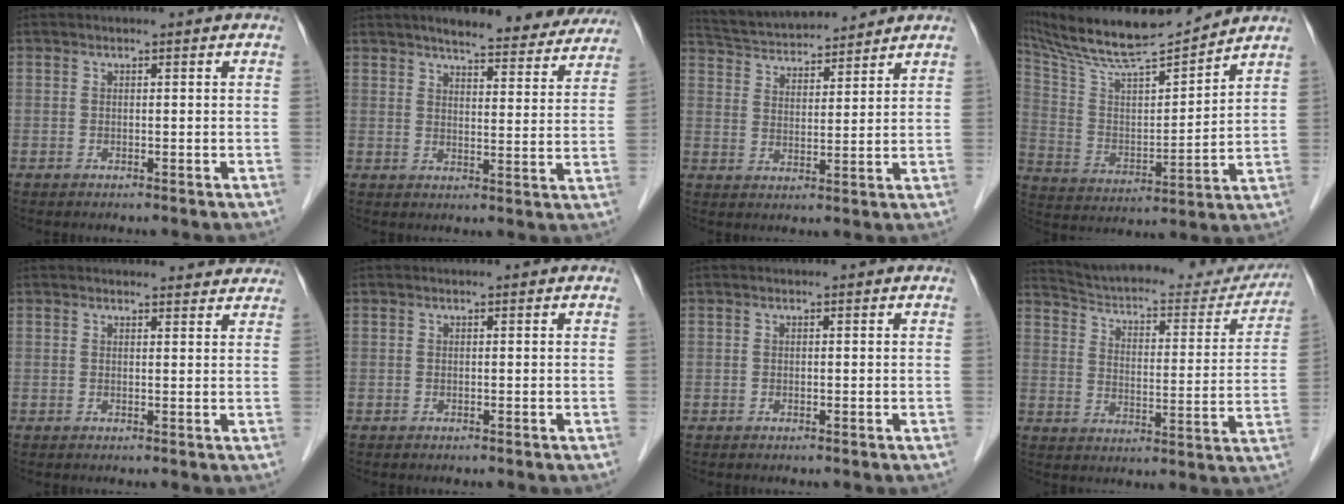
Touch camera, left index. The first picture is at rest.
{"total": 16.6, "force": [14.8, 3.5, 6.6], "torque": [-0.068, -0.004, 0.176]}
{"total": 12.3, "force": [11.6, 1.9, 3.5], "torque": [-0.066, 0.024, 0.194]}
{"total": 16.8, "force": [15.4, 0.9, 6.6], "torque": [-0.129, 0.003, 0.276]}
{"total": 5.3, "force": [5.2, 1.3, 0.5], "torque": [0.003, 0.003, 0.045]}
{"total": 0.0}
{"total": 0.0}
{"total": 22.7, "force": [21.0, 5.4, 6.8], "torque": [-0.107, -0.027, 0.273]}